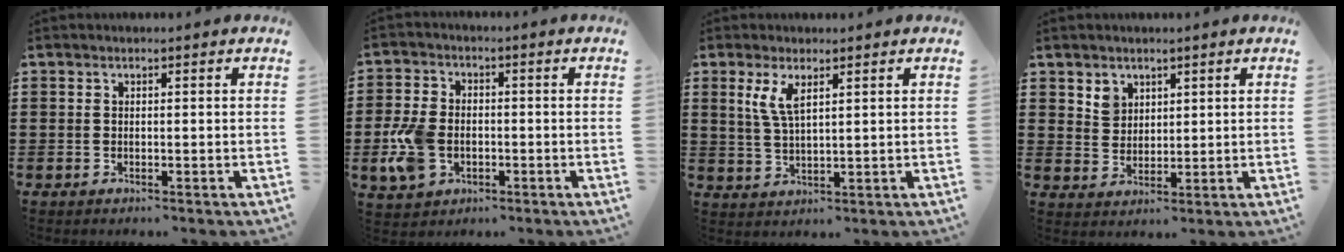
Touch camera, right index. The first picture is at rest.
{"total": 7.6, "force": [-1.8, 5.1, 5.3], "torque": [-0.134, 0.001, -0.037]}
{"total": 4.4, "force": [2.0, 1.5, 3.6], "torque": [-0.077, 0.004, 0.035]}
{"total": 3.3, "force": [2.1, 2.5, 0.3], "torque": [-0.009, 0.007, 0.040]}